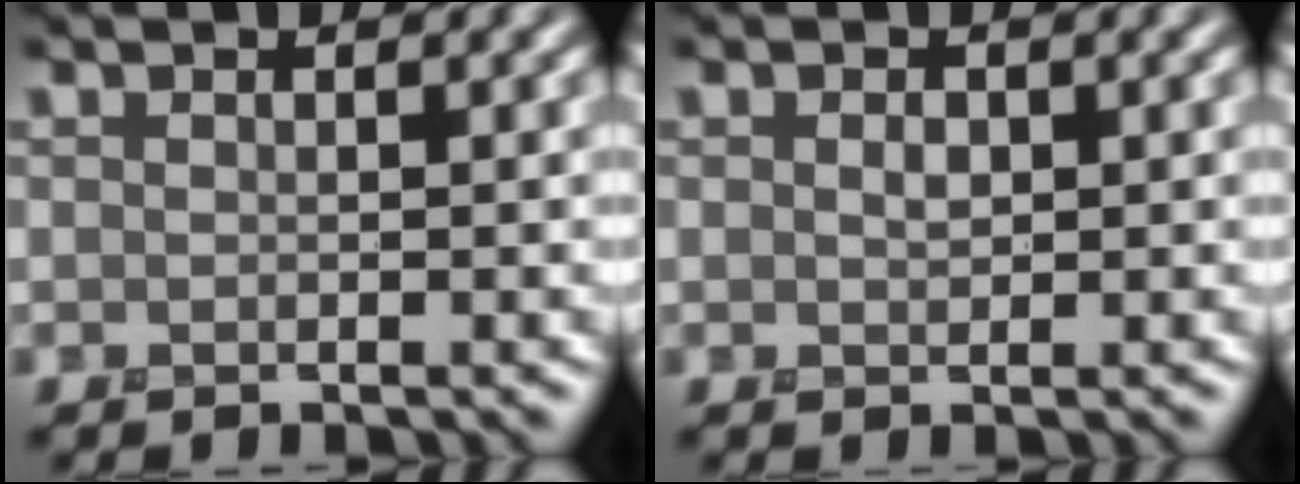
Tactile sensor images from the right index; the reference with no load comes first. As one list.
[{"total": 0.7, "force": [0.1, 0.5, 0.5], "torque": [-0.014, -0.002, 0.003]}]